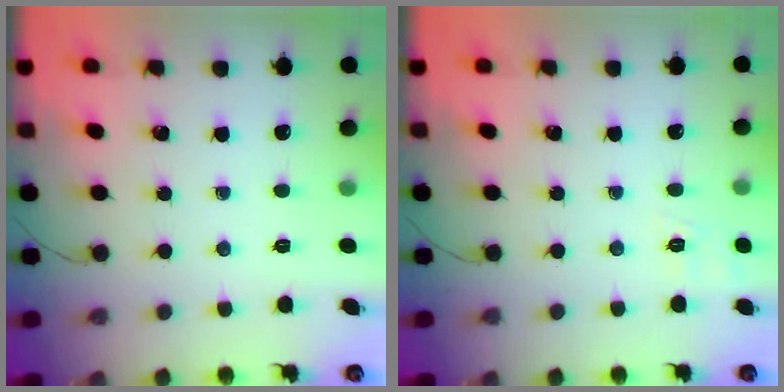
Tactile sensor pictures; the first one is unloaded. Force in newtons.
{"total": 1.9, "press": 0.7, "slide": 1.7}